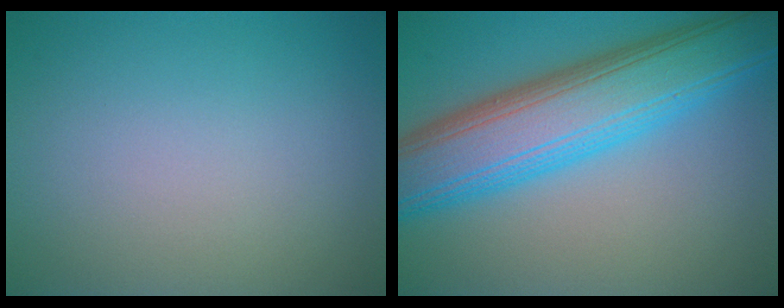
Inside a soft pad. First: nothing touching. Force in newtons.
{"total": 10.7, "press": 10.7, "slide": 0.3}